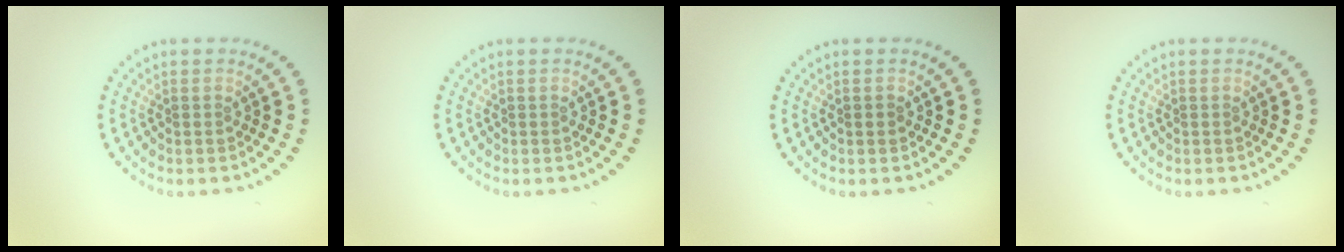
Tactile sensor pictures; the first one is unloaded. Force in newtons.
{"total": 0.0}
{"total": 0.7, "press": 0.6, "slide": 0.1}
{"total": 0.0}